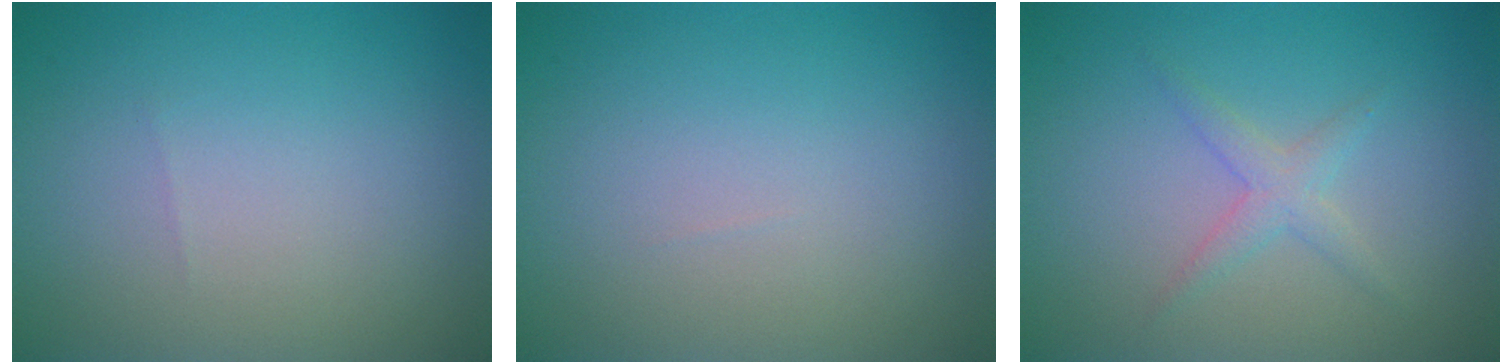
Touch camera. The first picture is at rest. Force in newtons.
{"total": 0.0}
{"total": 1.7, "press": 1.7, "slide": 0.1}